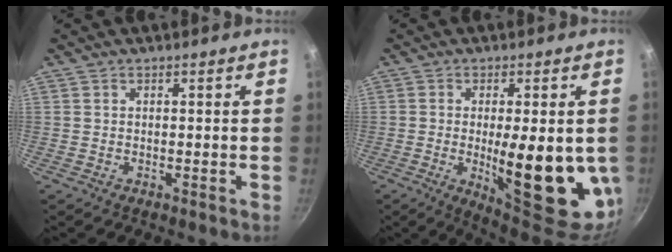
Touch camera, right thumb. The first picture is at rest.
{"total": 19.9, "force": [-2.5, 6.7, 18.5], "torque": [-0.234, -0.020, -0.020]}